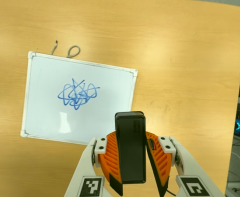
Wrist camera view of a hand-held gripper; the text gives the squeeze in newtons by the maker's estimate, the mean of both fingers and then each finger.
{"total": 6.7, "left": 6.8, "right": 6.7}